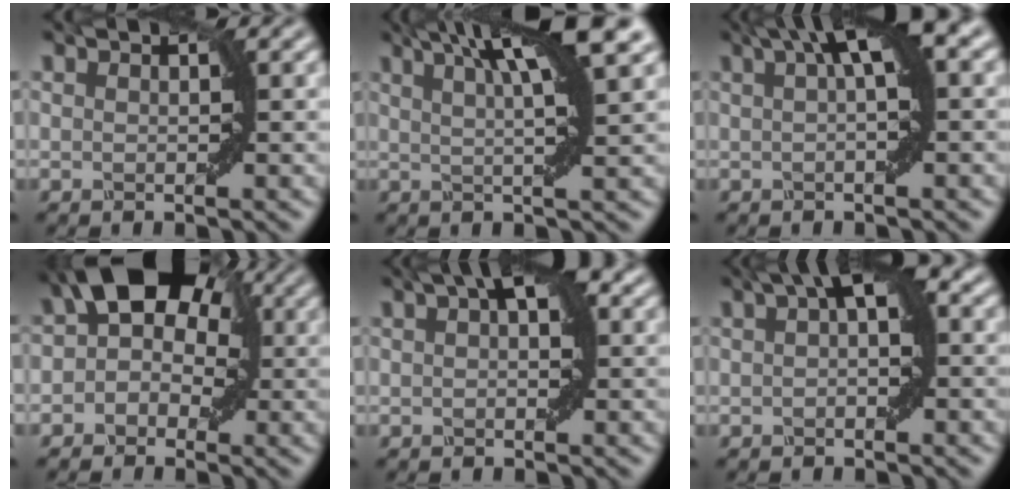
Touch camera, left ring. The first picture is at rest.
{"total": 8.3, "force": [4.2, 1.6, 7.0], "torque": [-0.078, 0.031, 0.061]}
{"total": 5.9, "force": [2.1, 1.4, 5.4], "torque": [-0.065, 0.021, 0.030]}
{"total": 8.6, "force": [1.4, 6.2, 5.8], "torque": [-0.039, 0.044, -0.015]}
{"total": 3.5, "force": [1.1, 1.4, 3.0], "torque": [-0.036, 0.013, 0.017]}
{"total": 3.6, "force": [0.7, 1.1, 3.3], "torque": [-0.045, 0.019, 0.009]}